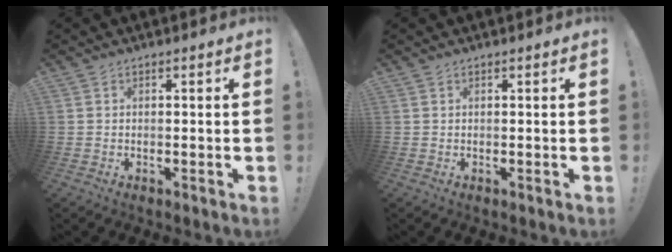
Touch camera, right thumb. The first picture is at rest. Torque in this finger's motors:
{"motor_torque": [0.00, 0.00, -0.04, 0.04, 0.00]}